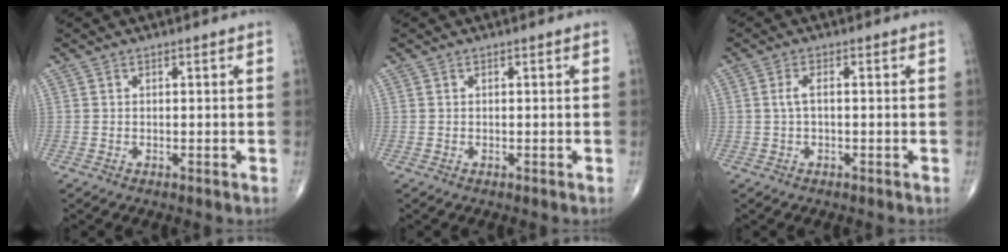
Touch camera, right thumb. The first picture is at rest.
{"total": 0.0}
{"total": 2.1, "force": [0.0, 0.7, 2.0], "torque": [-0.046, 0.006, -0.001]}